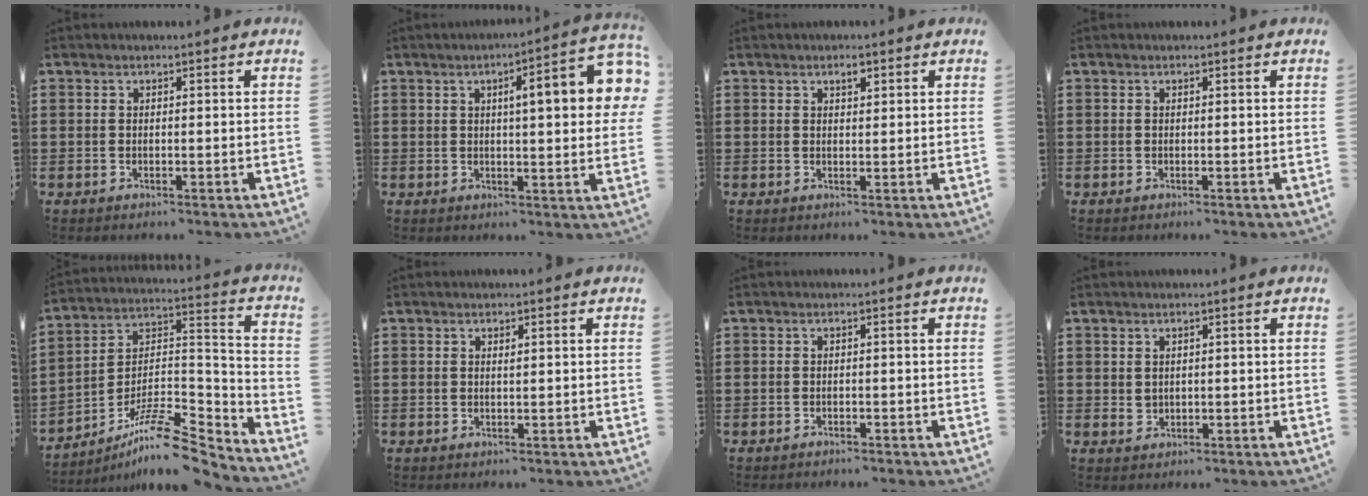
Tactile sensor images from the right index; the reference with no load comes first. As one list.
[{"total": 8.4, "force": [2.3, 1.5, 7.9], "torque": [-0.119, -0.004, 0.028]}, {"total": 1.5, "force": [0.9, 0.7, 1.0], "torque": [-0.013, 0.002, 0.014]}, {"total": 0.0}, {"total": 10.6, "force": [-8.4, 2.6, 6.0], "torque": [-0.105, 0.017, -0.162]}, {"total": 0.6, "force": [0.2, 0.1, 0.5], "torque": [-0.010, 0.000, 0.004]}, {"total": 0.8, "force": [-0.8, 0.1, 0.1], "torque": [-0.004, 0.001, -0.017]}, {"total": 1.3, "force": [0.3, 1.1, 0.7], "torque": [-0.017, 0.006, 0.006]}]